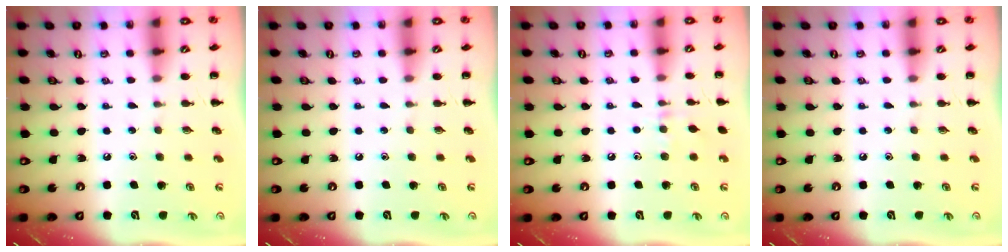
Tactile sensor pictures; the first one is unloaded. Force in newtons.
{"total": 0.0}
{"total": 5.3, "press": 5.0, "slide": 1.7}
{"total": 0.0}